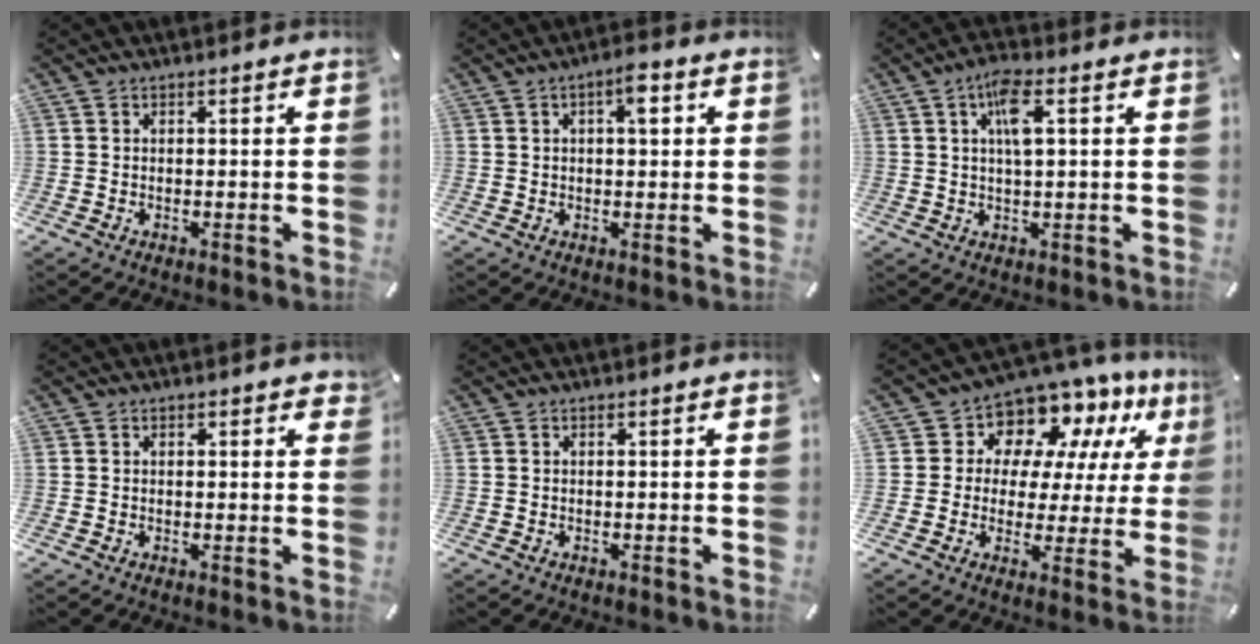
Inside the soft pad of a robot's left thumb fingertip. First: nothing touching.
{"total": 5.4, "force": [1.7, 2.5, 4.5], "torque": [-0.061, -0.002, 0.020]}
{"total": 6.9, "force": [2.2, 2.1, 6.2], "torque": [-0.119, 0.004, 0.034]}
{"total": 1.0, "force": [0.6, 0.5, 0.5], "torque": [-0.002, 0.000, 0.009]}
{"total": 0.0}
{"total": 10.0, "force": [8.0, 6.0, 1.2], "torque": [-0.033, -0.084, 0.143]}